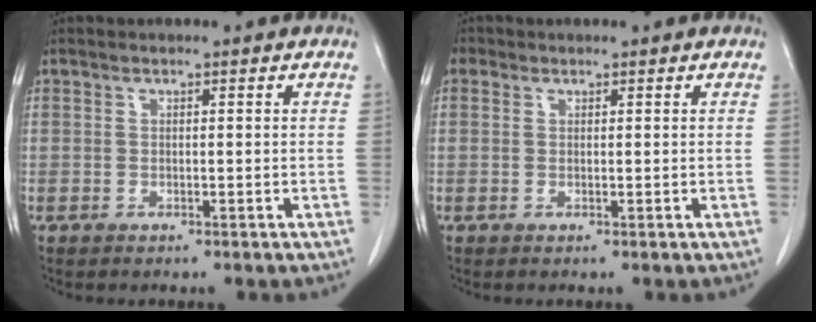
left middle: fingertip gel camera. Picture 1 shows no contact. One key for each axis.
{"total": 1.2, "fx": 0.6, "fy": 1.0, "fz": 0.2, "tx": 0.002, "ty": 0.005, "tz": 0.006}